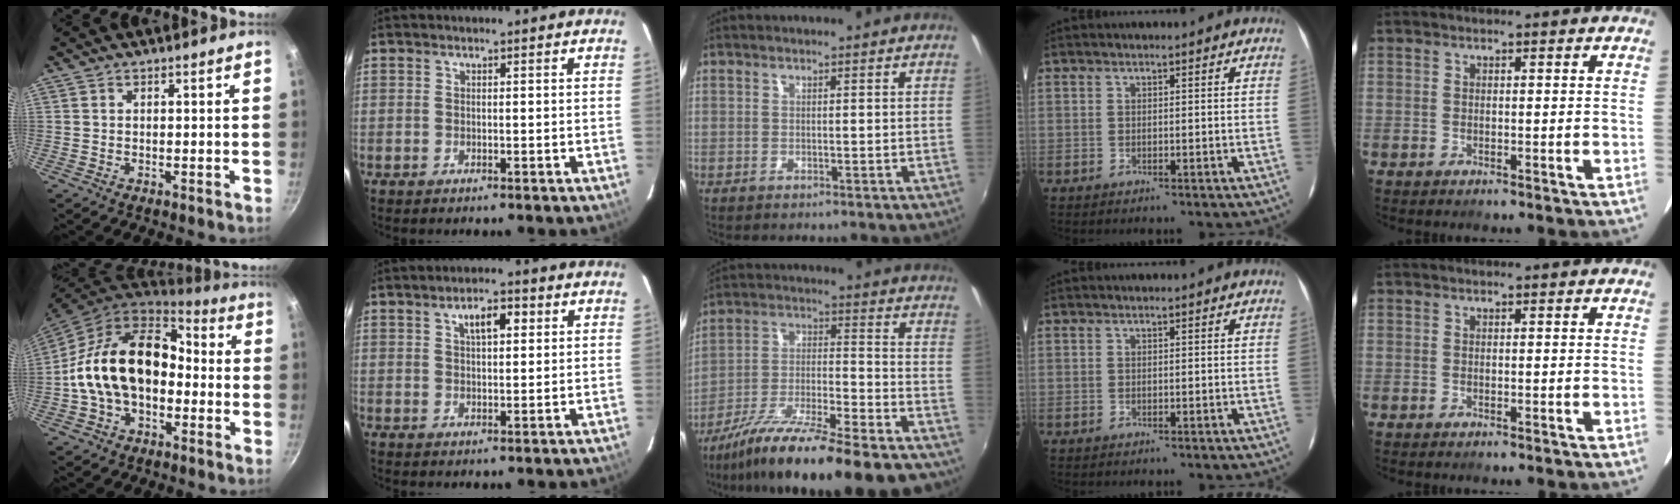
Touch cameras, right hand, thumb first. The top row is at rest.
{"thumb": {"total": 18.2, "force": [-1.6, 12.4, 13.3], "torque": [-0.202, 0.053, -0.037]}, "index": {"total": 4.9, "force": [2.0, 2.1, 4.0], "torque": [-0.065, 0.013, 0.035]}, "middle": {"total": 23.7, "force": [-18.7, 4.4, 14.0], "torque": [-0.240, -0.045, -0.285]}}